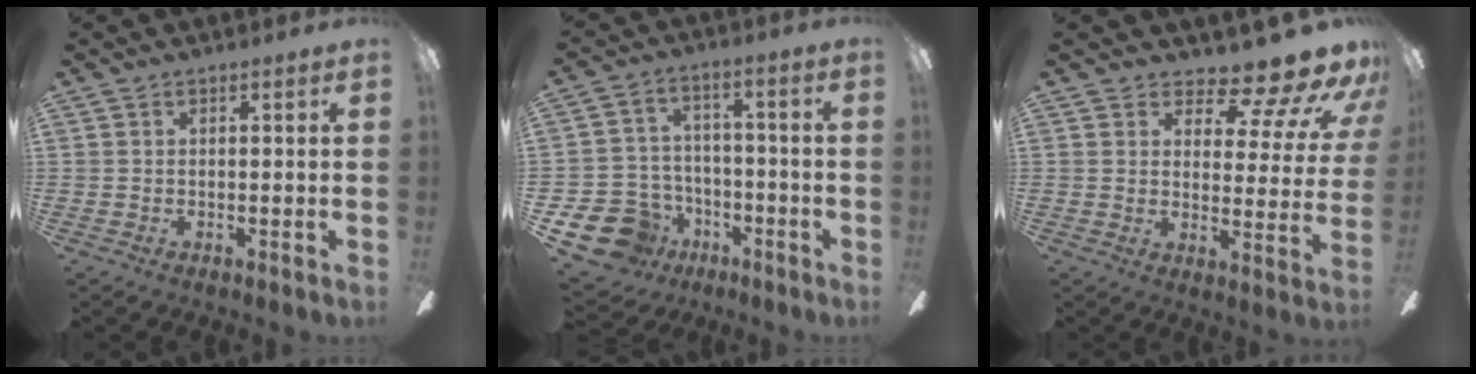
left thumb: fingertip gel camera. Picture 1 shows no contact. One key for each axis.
{"total": 13.7, "fx": -7.7, "fy": 10.1, "fz": 5.3, "tx": -0.134, "ty": 0.053, "tz": -0.130}
{"total": 12.9, "fx": 10.3, "fy": 4.1, "fz": 6.7, "tx": -0.094, "ty": -0.086, "tz": 0.174}